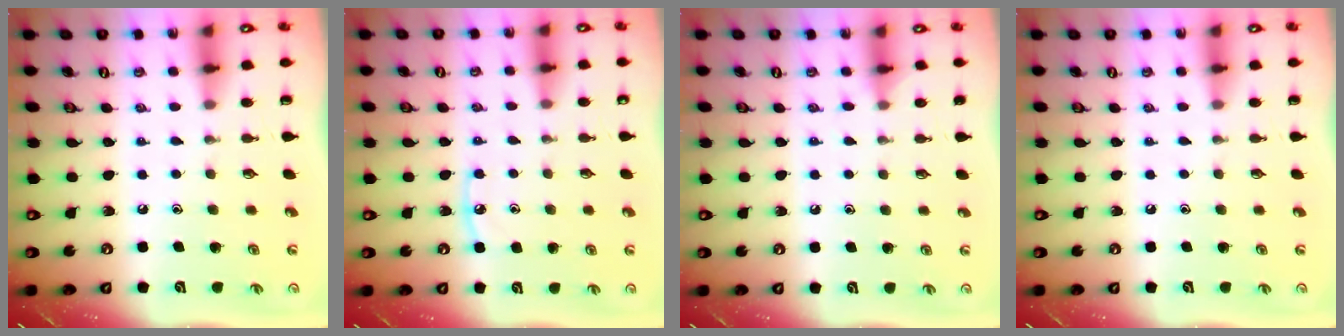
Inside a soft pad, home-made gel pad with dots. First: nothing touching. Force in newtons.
{"total": 5.3, "press": 5.3, "slide": 0.3}
{"total": 4.6, "press": 4.5, "slide": 0.6}
{"total": 0.0}